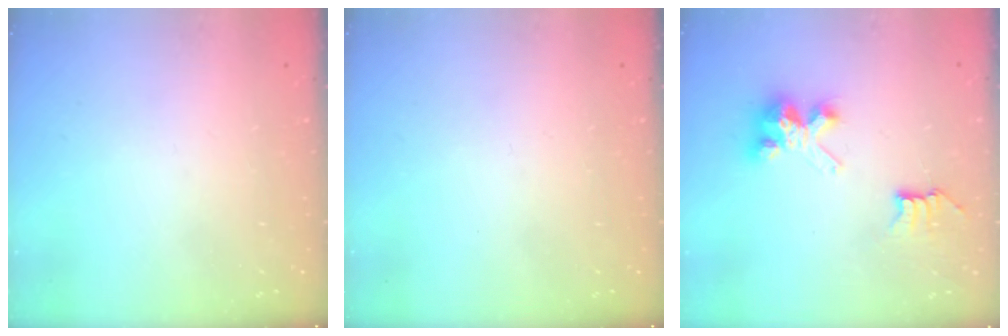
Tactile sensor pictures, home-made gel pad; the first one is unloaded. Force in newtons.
{"total": 0.0}
{"total": 6.7, "press": 6.7, "slide": 0.1}